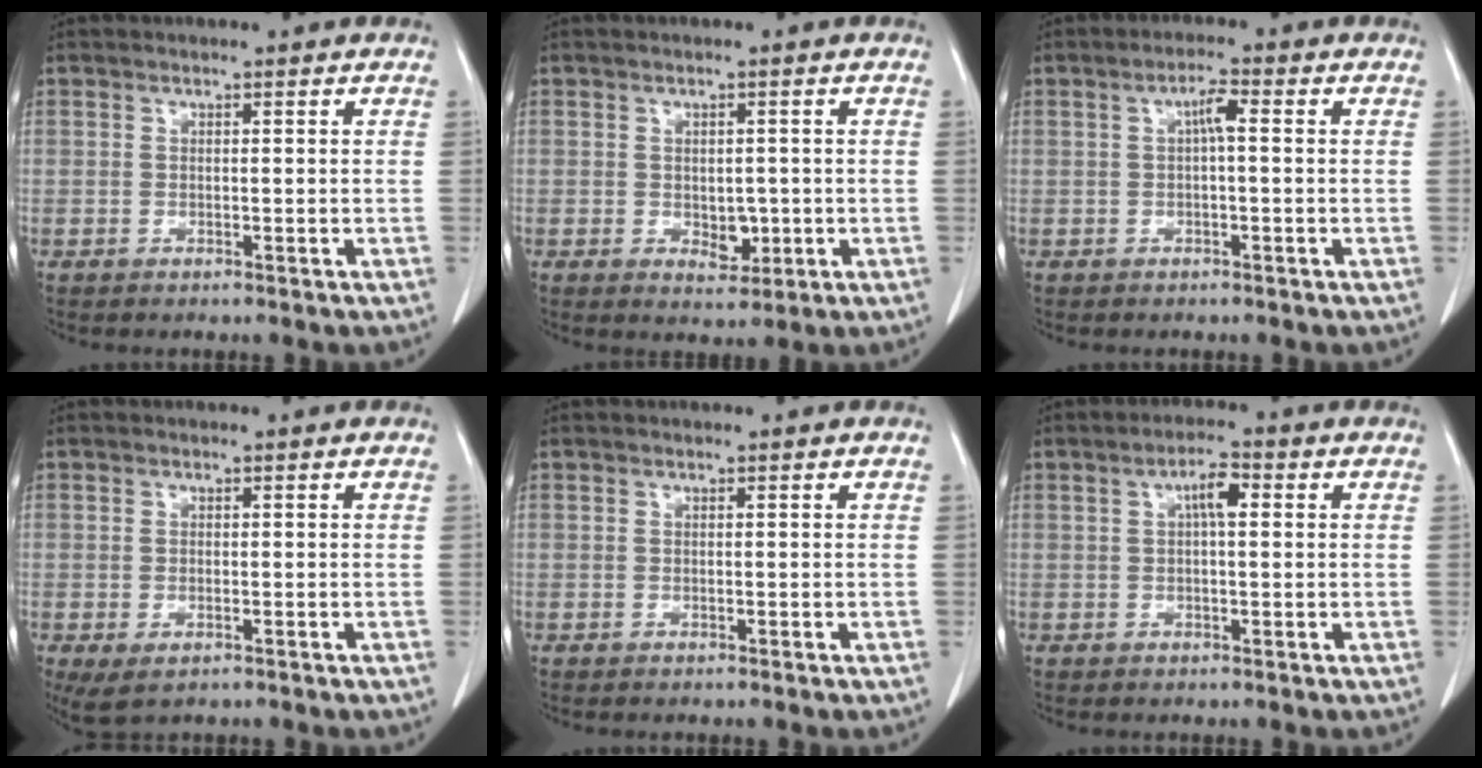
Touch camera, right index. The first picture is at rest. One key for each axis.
{"total": 3.2, "fx": -0.6, "fy": 2.1, "fz": 2.4, "tx": -0.030, "ty": -0.001, "tz": 0.001}
{"total": 2.7, "fx": 0.3, "fy": 0.4, "fz": 2.7, "tx": -0.048, "ty": 0.005, "tz": 0.005}
{"total": 3.9, "fx": -1.8, "fy": 1.9, "fz": 2.9, "tx": -0.059, "ty": -0.011, "tz": -0.023}
{"total": 0.0}
{"total": 3.6, "fx": 0.9, "fy": 0.9, "fz": 3.4, "tx": -0.060, "ty": 0.011, "tz": 0.012}